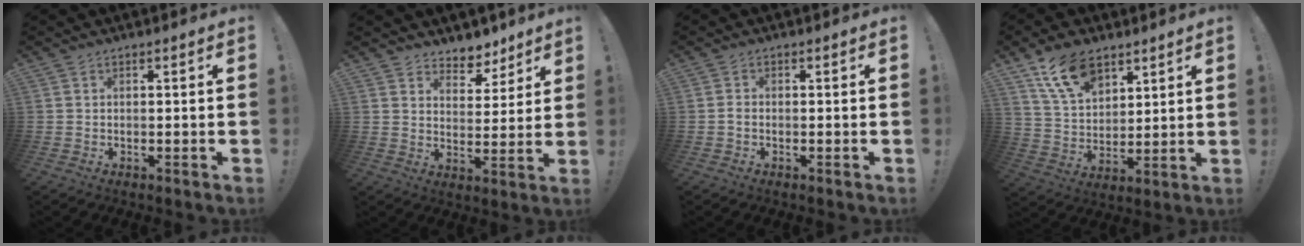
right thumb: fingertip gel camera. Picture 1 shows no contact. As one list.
[{"total": 6.3, "force": [4.8, 3.9, 0.9], "torque": [-0.007, -0.048, 0.091]}, {"total": 1.0, "force": [-0.6, 0.5, 0.7], "torque": [-0.022, 0.005, -0.009]}, {"total": 13.3, "force": [8.7, 7.4, 6.8], "torque": [-0.126, -0.036, 0.167]}]